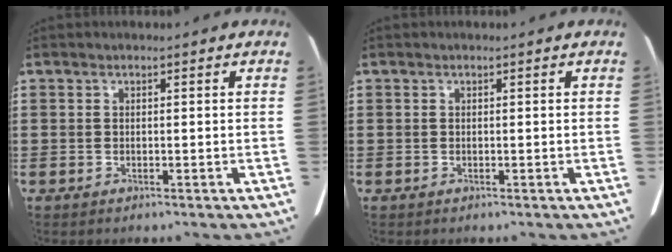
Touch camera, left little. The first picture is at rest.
{"total": 0.0}